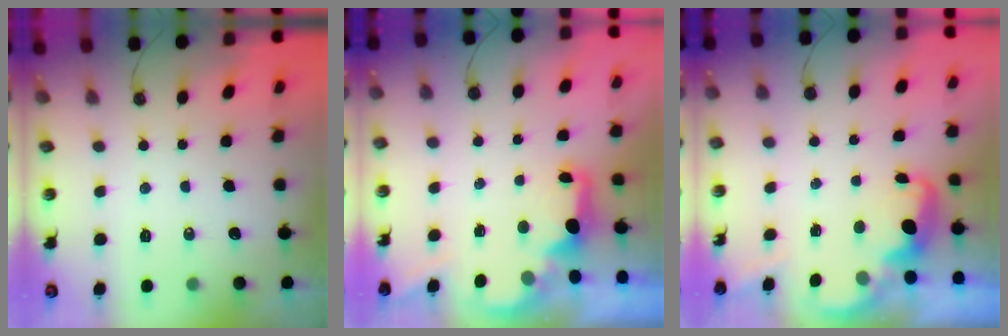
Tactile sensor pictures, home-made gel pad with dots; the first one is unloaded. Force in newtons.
{"total": 3.4, "press": 3.3, "slide": 0.5}
{"total": 2.6, "press": 2.5, "slide": 0.8}